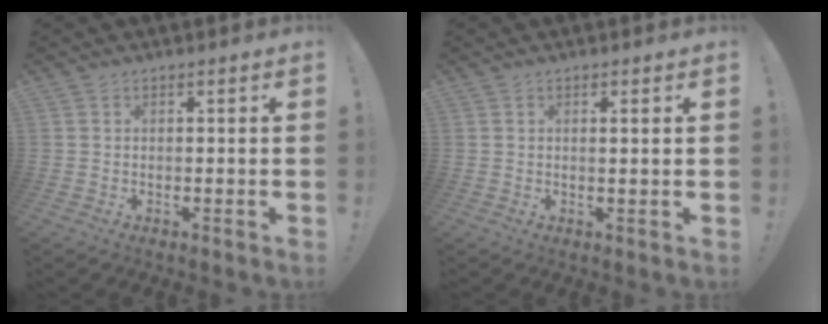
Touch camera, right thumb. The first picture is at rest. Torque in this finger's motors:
{"motor_torque": [-0.18, -0.44, 0.02, 0.21, -0.01]}